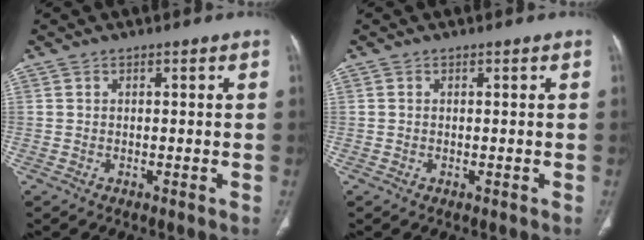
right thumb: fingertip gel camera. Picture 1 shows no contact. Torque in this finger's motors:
{"motor_torque": [1.49, 1.17, -0.03, -0.44, -0.07]}